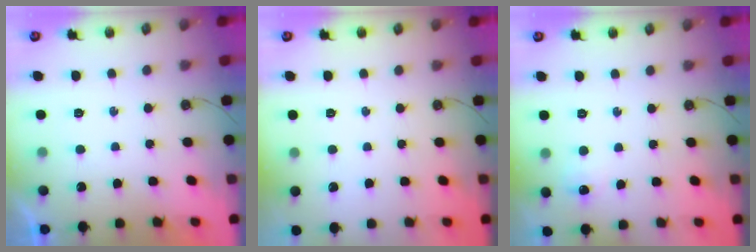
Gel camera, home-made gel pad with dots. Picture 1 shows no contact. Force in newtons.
{"total": 0.0}
{"total": 5.9, "press": 5.8, "slide": 0.7}